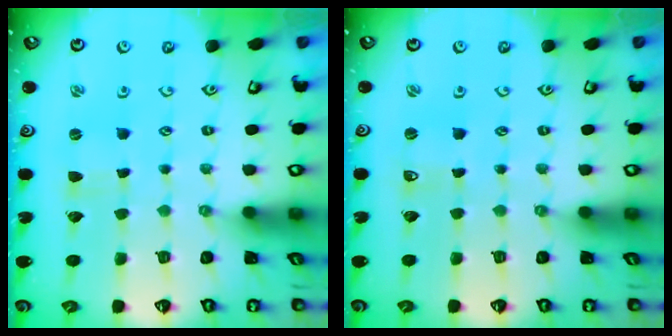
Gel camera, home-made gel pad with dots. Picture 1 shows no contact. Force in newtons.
{"total": 1.2, "press": 1.2, "slide": 0.1}